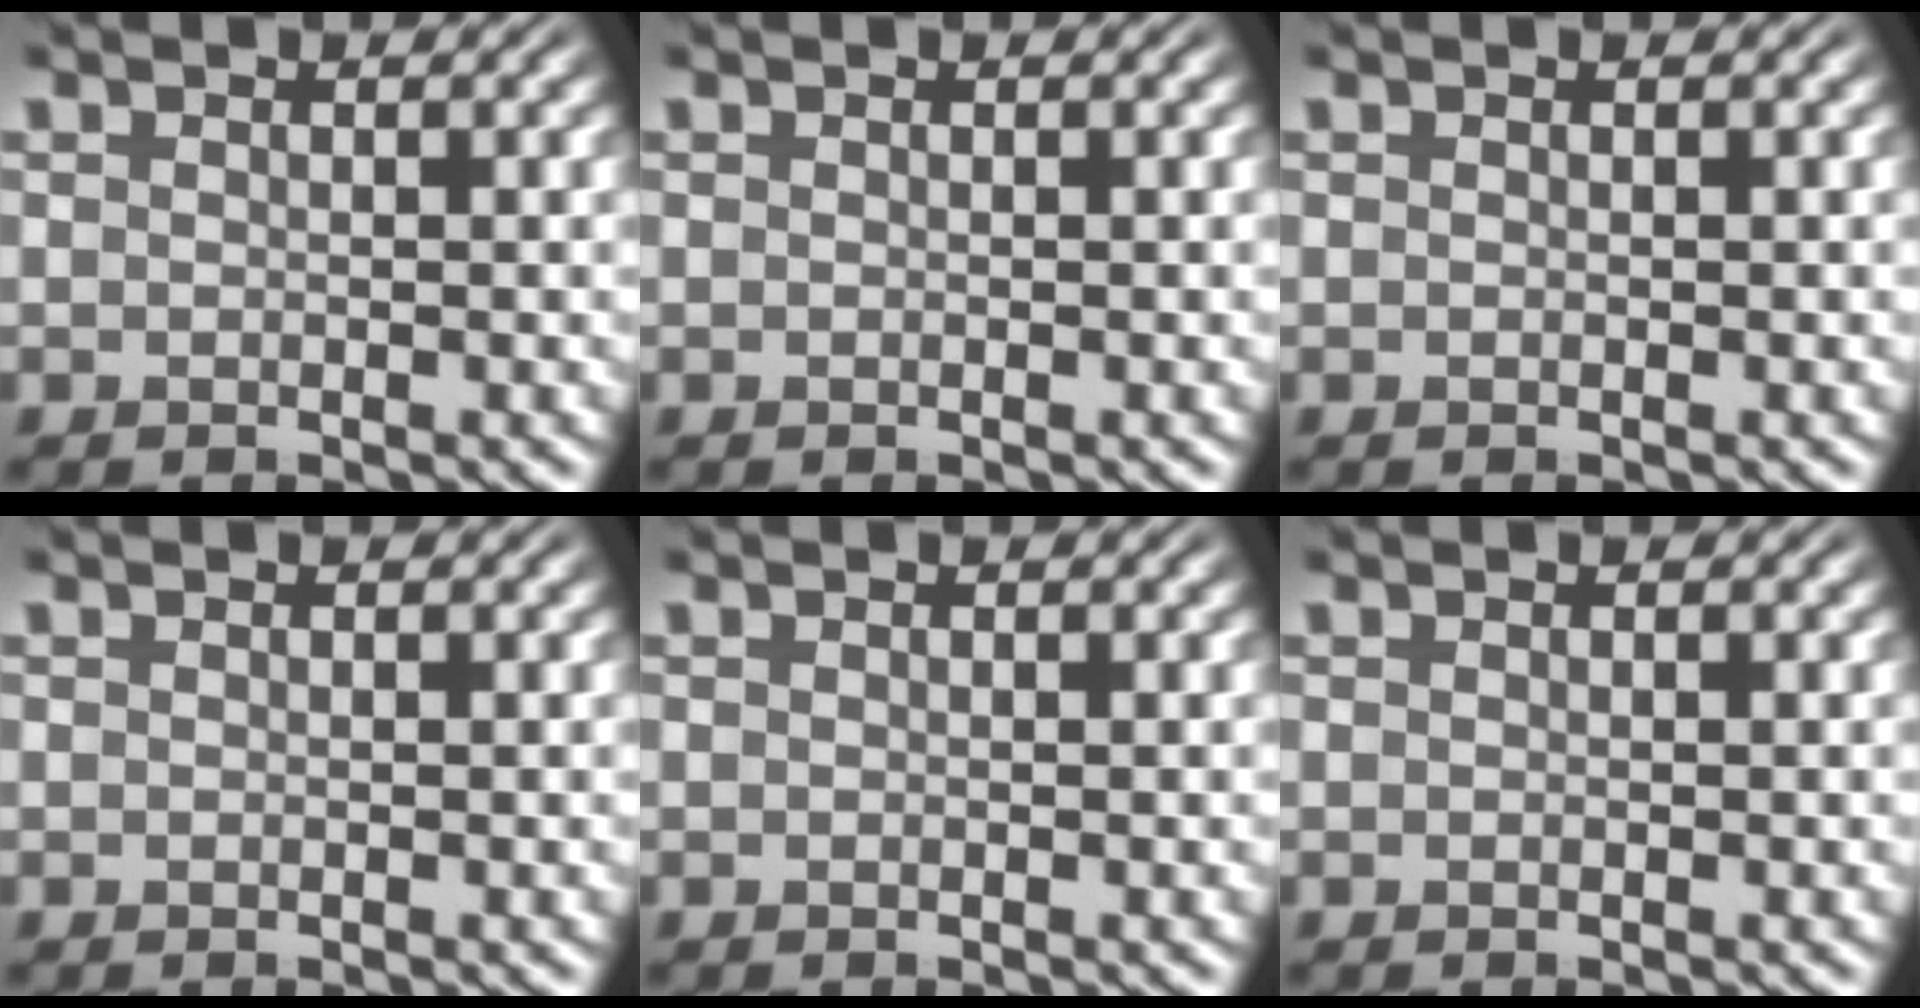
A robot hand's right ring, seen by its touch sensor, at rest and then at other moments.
{"total": 0.0}
{"total": 0.0}
{"total": 0.0}
{"total": 0.0}
{"total": 0.0}